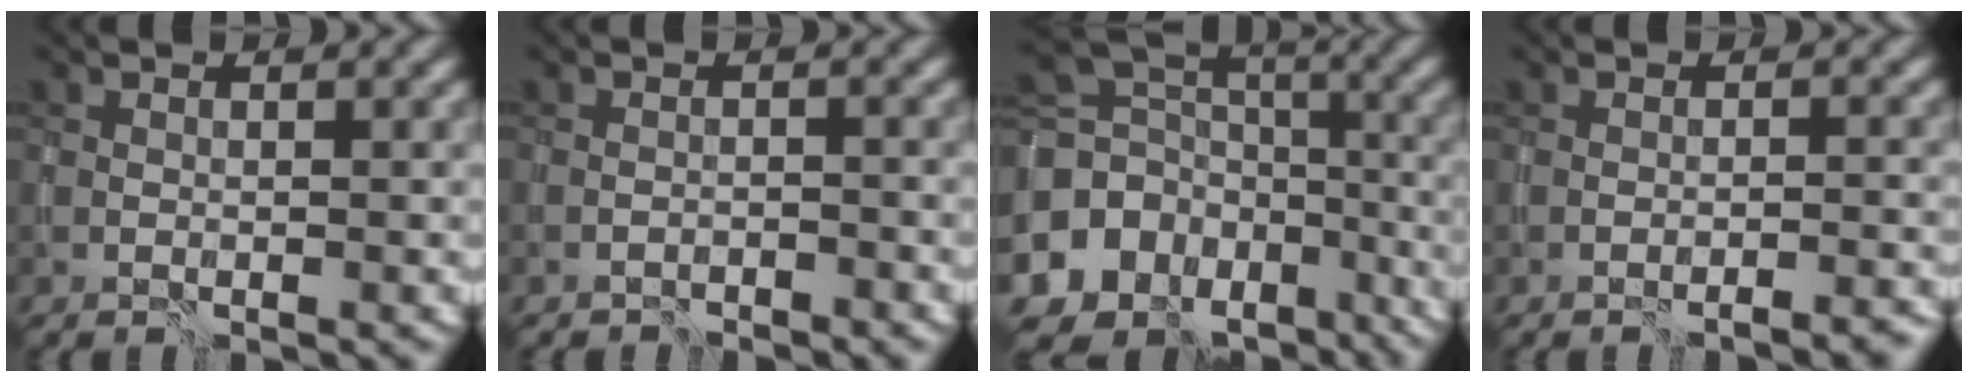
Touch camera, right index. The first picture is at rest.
{"total": 1.4, "force": [-1.4, 0.1, -0.2], "torque": [0.002, 0.002, -0.028]}
{"total": 13.5, "force": [-6.7, 10.4, 5.4], "torque": [-0.151, -0.021, -0.093]}
{"total": 1.9, "force": [-1.6, 0.1, 1.1], "torque": [-0.003, -0.002, -0.031]}